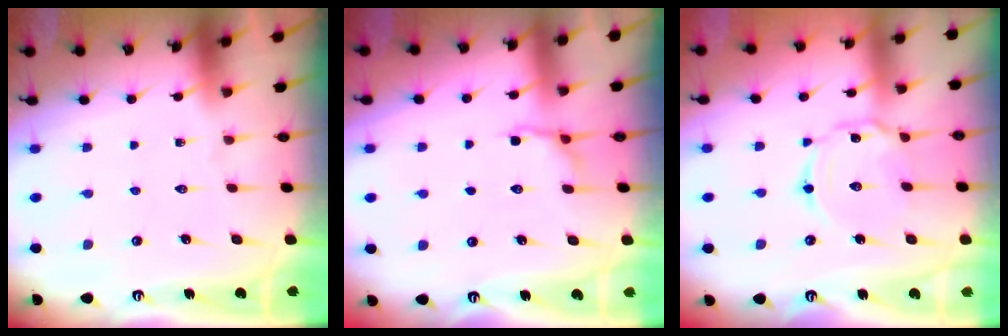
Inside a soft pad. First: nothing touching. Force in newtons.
{"total": 5.4, "press": 4.6, "slide": 2.8}
{"total": 5.2, "press": 5.2, "slide": 0.5}